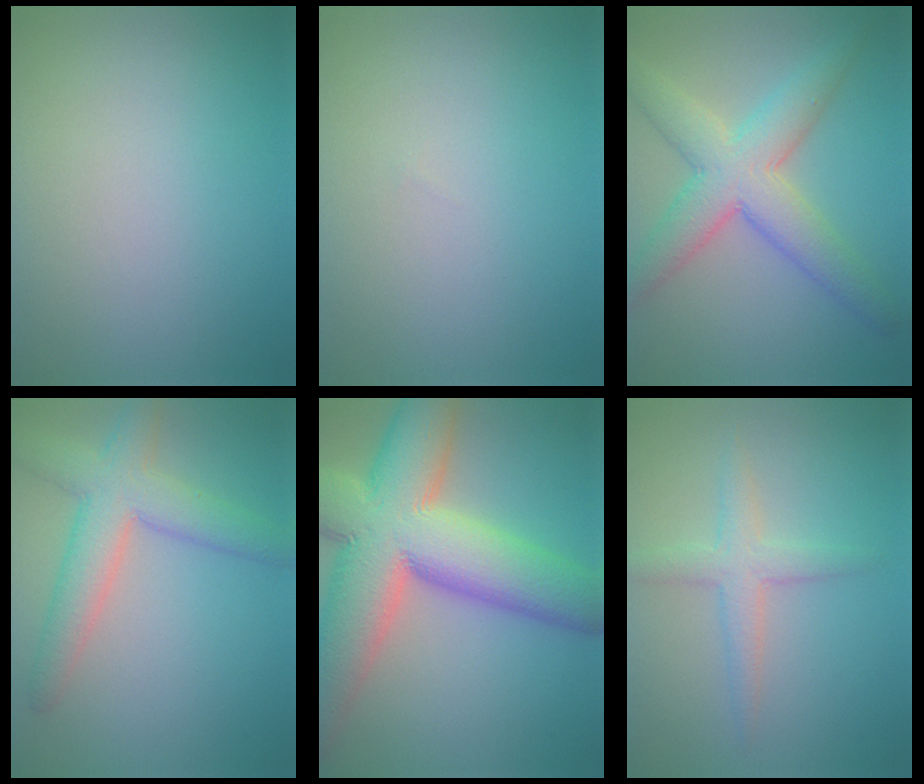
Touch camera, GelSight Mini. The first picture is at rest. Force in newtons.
{"total": 0.0}
{"total": 6.8, "press": 6.8, "slide": 0.2}
{"total": 5.7, "press": 5.7, "slide": 0.4}
{"total": 15.7, "press": 15.7, "slide": 1.0}
{"total": 2.7, "press": 2.7, "slide": 0.1}